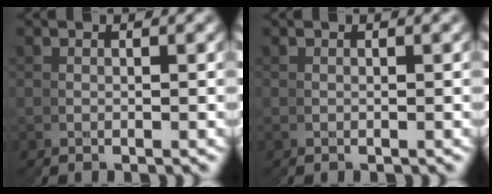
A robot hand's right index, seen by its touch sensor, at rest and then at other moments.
{"total": 0.0}